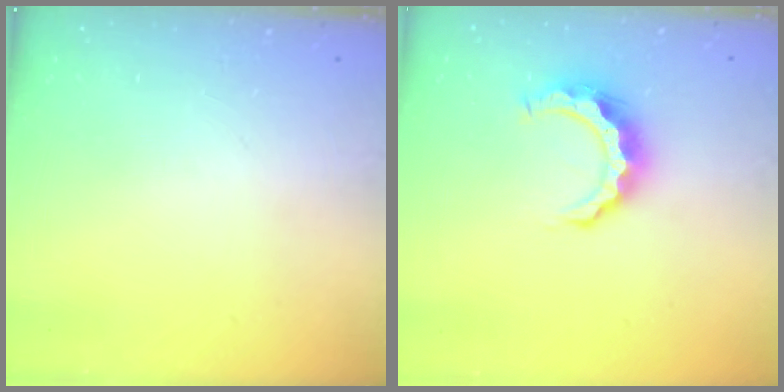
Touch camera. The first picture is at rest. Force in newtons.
{"total": 8.6, "press": 8.6, "slide": 0.4}